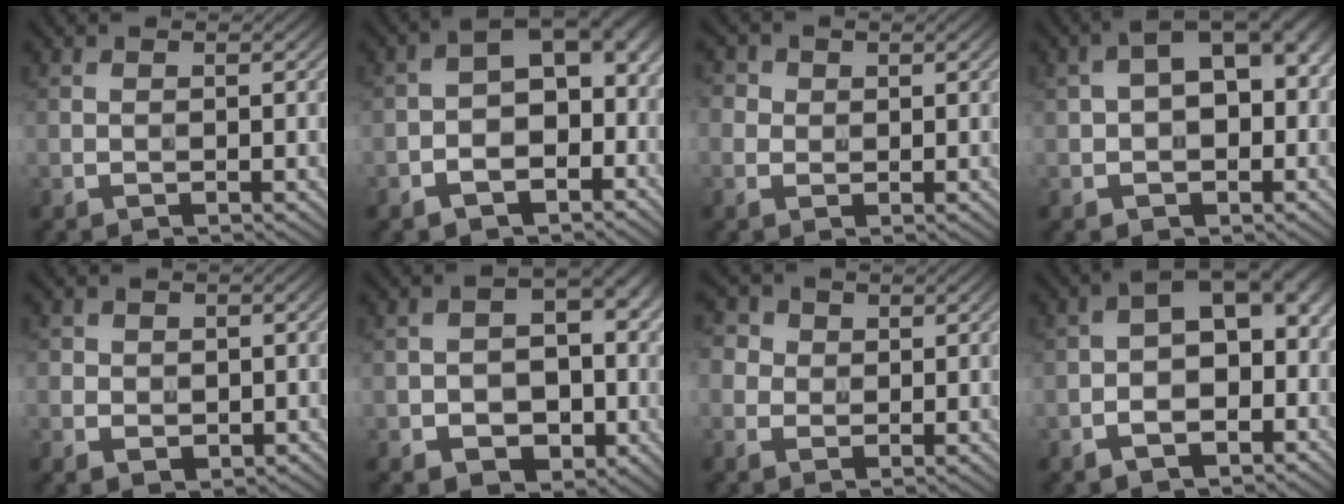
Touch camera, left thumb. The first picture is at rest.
{"total": 12.2, "force": [-3.8, 7.8, 8.5], "torque": [-0.112, -0.020, -0.054]}
{"total": 2.5, "force": [0.6, 2.2, 0.9], "torque": [-0.029, 0.008, 0.006]}
{"total": 10.5, "force": [0.1, 7.3, 7.5], "torque": [-0.097, 0.005, 0.007]}
{"total": 2.5, "force": [-0.1, 2.4, 0.8], "torque": [-0.017, -0.004, -0.002]}
{"total": 9.0, "force": [-2.8, 7.0, 4.9], "torque": [-0.059, -0.010, -0.047]}
{"total": 3.7, "force": [1.0, 3.3, 1.4], "torque": [-0.052, 0.011, 0.007]}
{"total": 11.2, "force": [-3.2, 6.8, 8.3], "torque": [-0.100, -0.007, -0.046]}